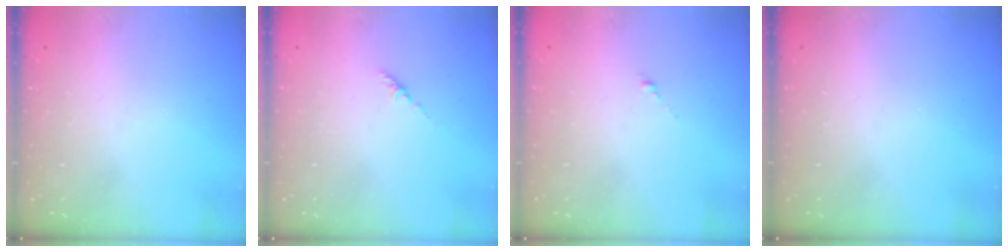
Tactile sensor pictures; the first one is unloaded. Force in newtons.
{"total": 1.2, "press": 1.1, "slide": 0.5}
{"total": 0.6, "press": 0.4, "slide": 0.4}
{"total": 0.0}